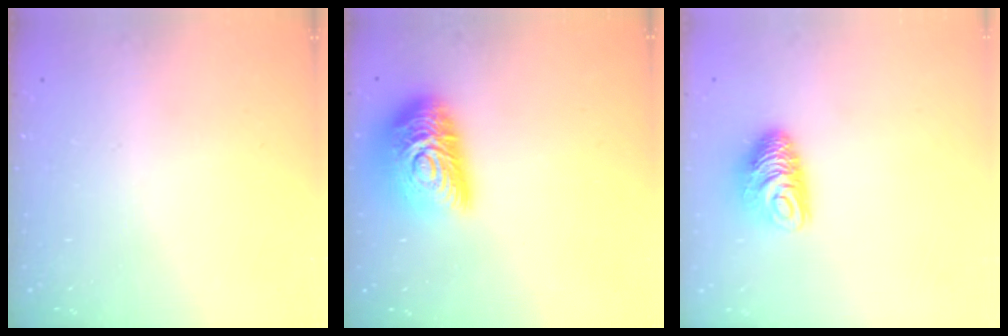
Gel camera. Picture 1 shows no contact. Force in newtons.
{"total": 18.0, "press": 17.9, "slide": 0.7}
{"total": 10.0, "press": 10.0, "slide": 0.6}